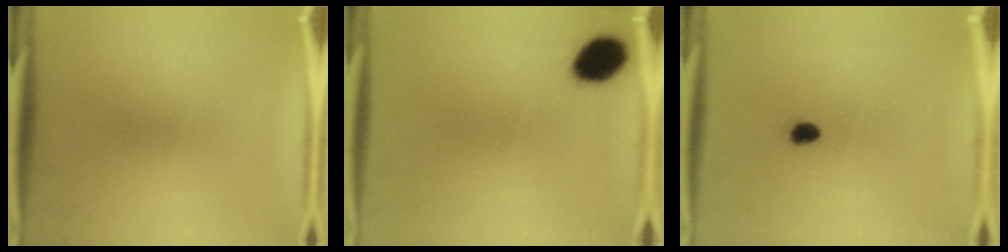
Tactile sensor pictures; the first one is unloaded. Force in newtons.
{"total": 8.2}
{"total": 3.0}